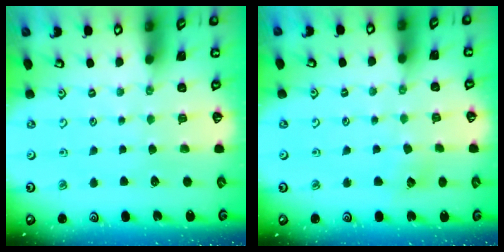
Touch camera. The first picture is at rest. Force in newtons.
{"total": 4.6, "press": 4.6, "slide": 0.5}